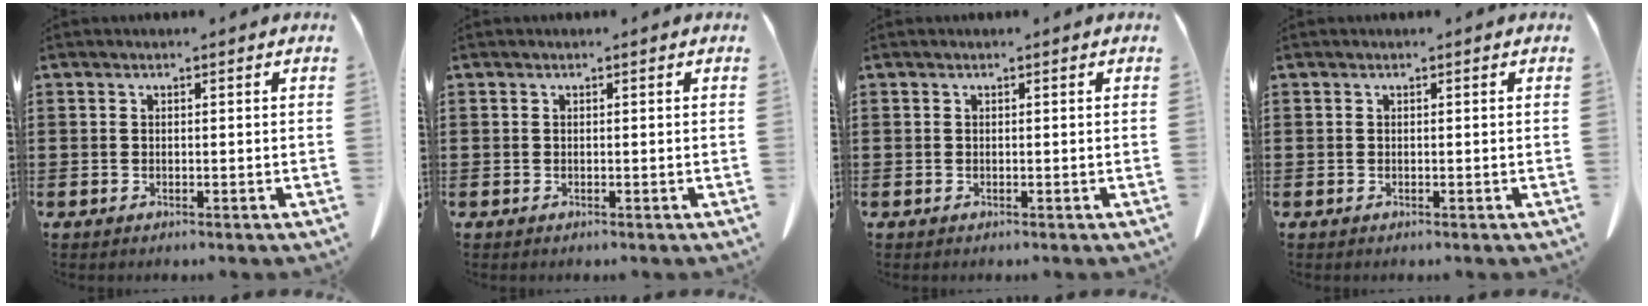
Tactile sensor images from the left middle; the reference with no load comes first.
{"total": 0.0}
{"total": 0.0}
{"total": 0.0}